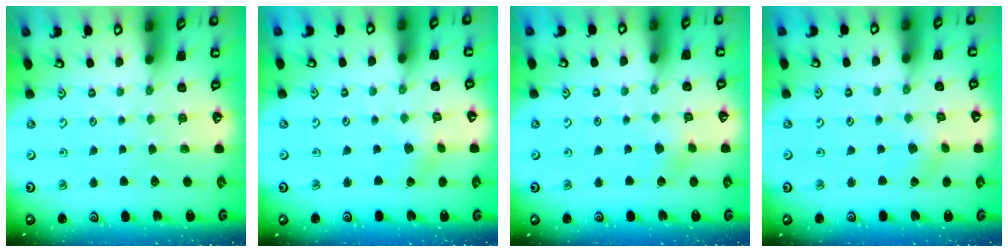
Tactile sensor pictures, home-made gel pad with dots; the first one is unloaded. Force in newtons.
{"total": 2.0, "press": 2.0, "slide": 0.3}
{"total": 3.0, "press": 3.0, "slide": 0.3}
{"total": 2.0, "press": 2.0, "slide": 0.3}